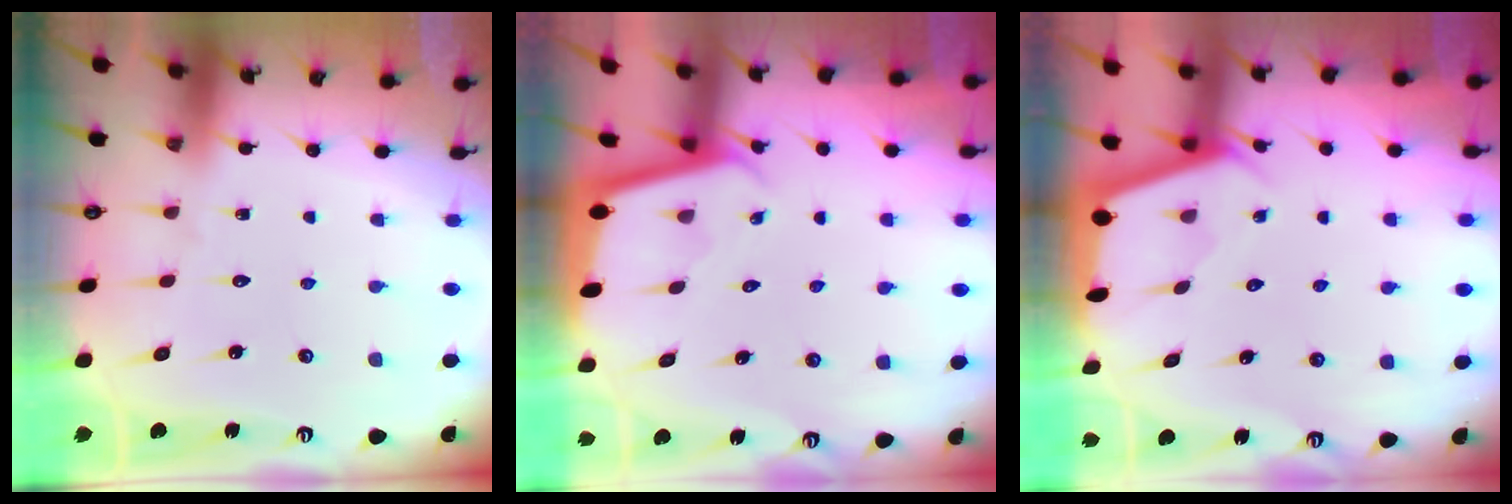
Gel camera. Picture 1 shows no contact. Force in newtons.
{"total": 1.7, "press": 1.7, "slide": 0.0}
{"total": 2.1, "press": 2.1, "slide": 0.4}